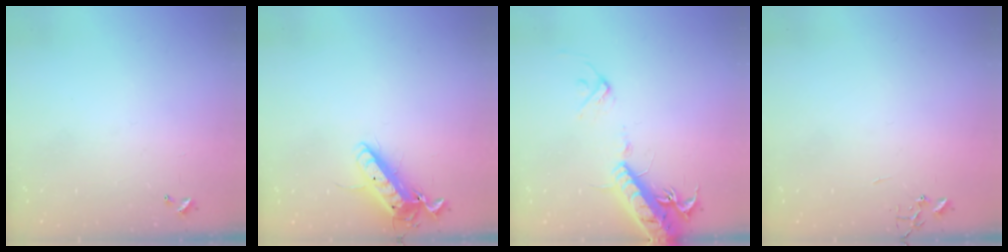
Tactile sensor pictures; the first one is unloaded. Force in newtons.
{"total": 13.6, "press": 13.4, "slide": 2.0}
{"total": 17.9, "press": 17.6, "slide": 3.5}
{"total": 0.0}